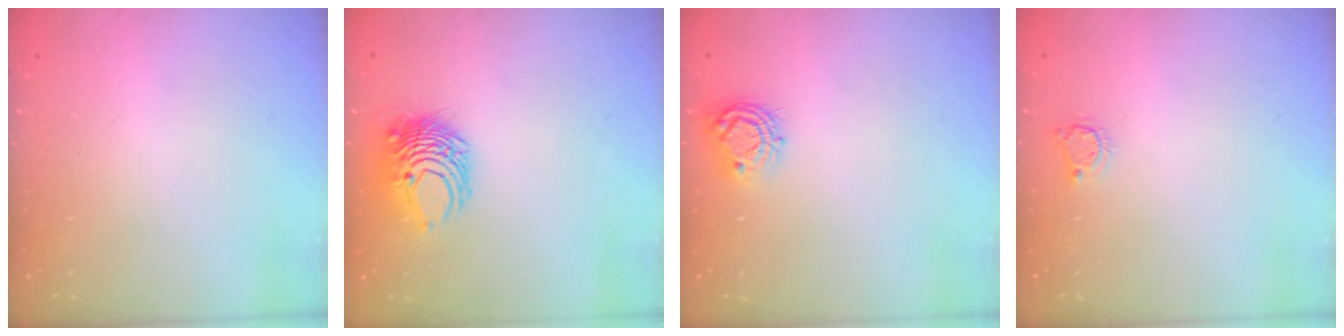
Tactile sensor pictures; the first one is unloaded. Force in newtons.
{"total": 8.0, "press": 8.0, "slide": 0.5}
{"total": 8.5, "press": 8.5, "slide": 0.6}
{"total": 3.7, "press": 3.6, "slide": 0.4}